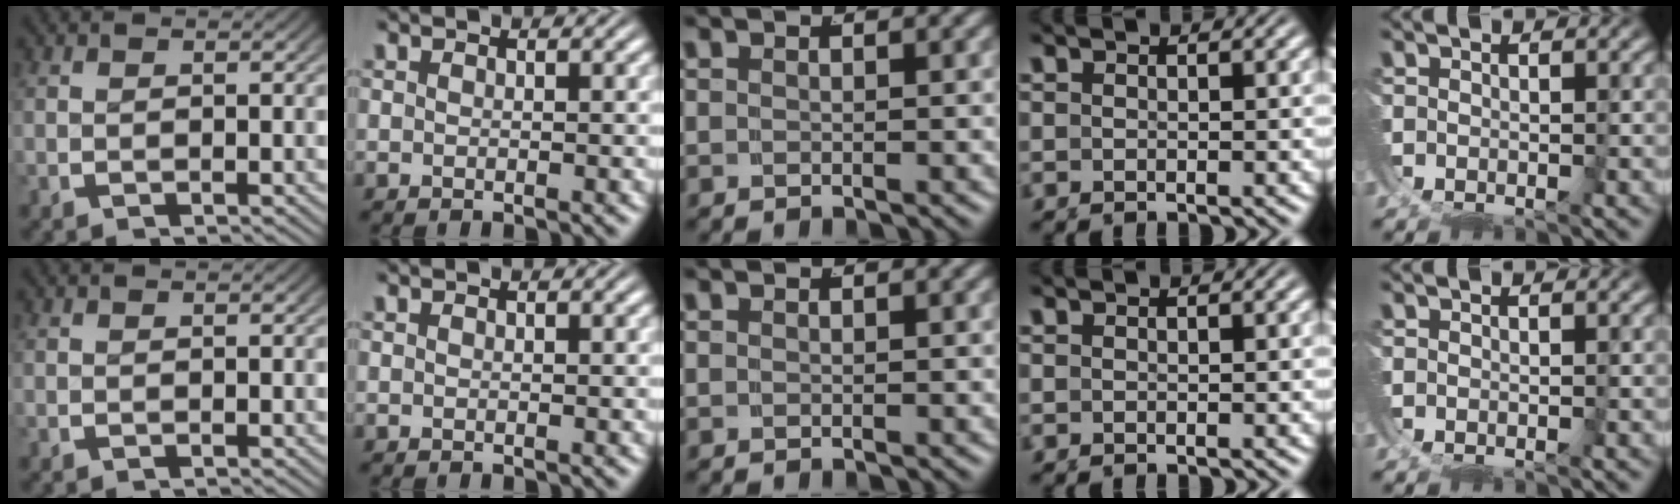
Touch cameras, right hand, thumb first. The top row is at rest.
{}